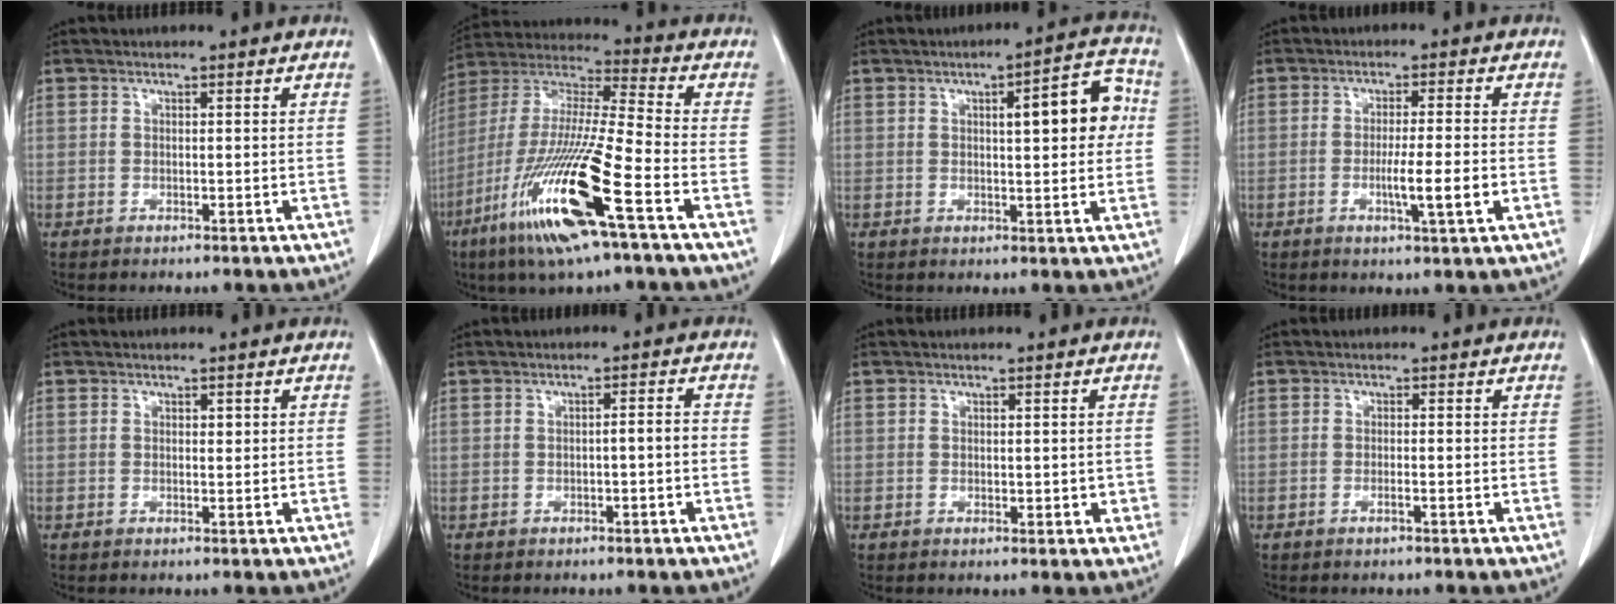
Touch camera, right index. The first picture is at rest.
{"total": 20.1, "force": [-9.1, 0.9, 17.9], "torque": [-0.394, -0.044, -0.179]}
{"total": 9.0, "force": [1.7, 2.2, 8.6], "torque": [-0.108, 0.023, 0.019]}
{"total": 6.0, "force": [-1.5, -0.2, 5.8], "torque": [-0.096, -0.010, -0.025]}
{"total": 0.6, "force": [0.3, 0.4, 0.4], "torque": [-0.004, 0.000, 0.003]}
{"total": 1.7, "force": [-0.5, 0.2, 1.6], "torque": [-0.021, 0.003, -0.009]}
{"total": 2.0, "force": [0.0, 1.2, 1.6], "torque": [-0.015, -0.003, 0.003]}
{"total": 0.9, "force": [-0.5, -0.1, 0.8], "torque": [-0.015, 0.000, -0.008]}